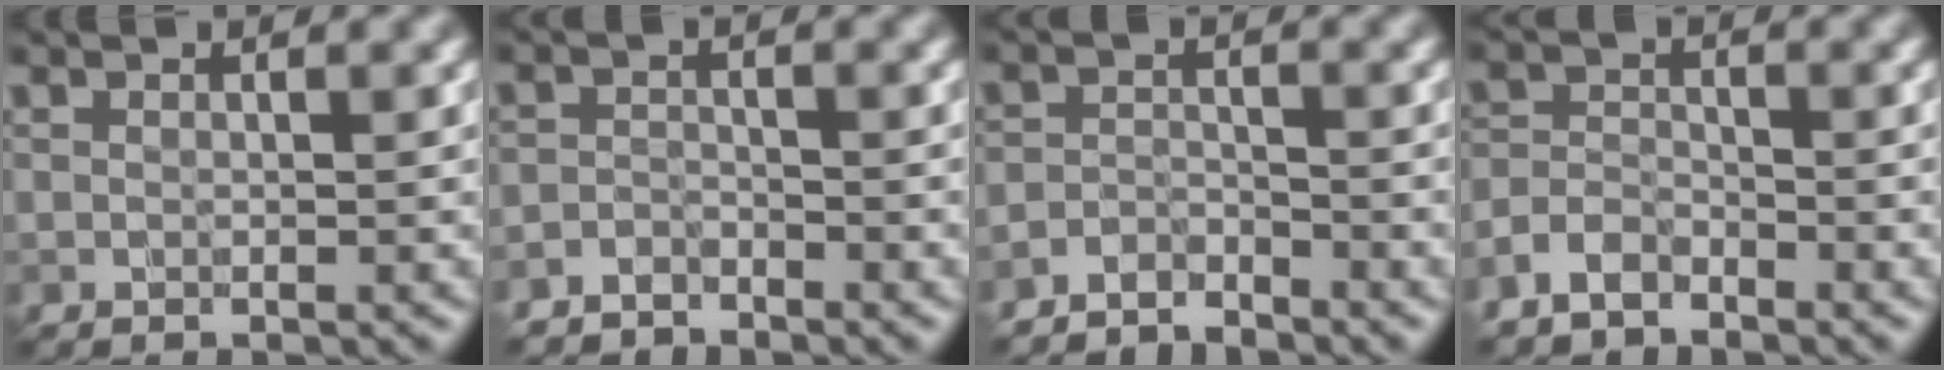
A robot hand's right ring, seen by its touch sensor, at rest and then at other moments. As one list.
[{"total": 2.1, "force": [-2.0, 0.6, -0.2], "torque": [0.011, 0.003, -0.044]}, {"total": 2.8, "force": [-2.7, 0.7, 0.1], "torque": [0.003, 0.001, -0.059]}, {"total": 2.5, "force": [-2.2, 1.1, 0.6], "torque": [-0.011, 0.003, -0.053]}]